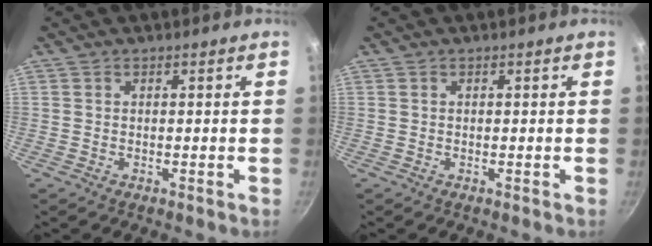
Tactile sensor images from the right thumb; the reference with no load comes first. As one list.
[{"total": 0.0}]